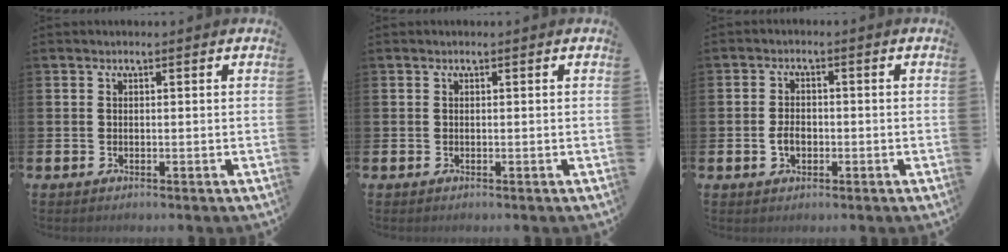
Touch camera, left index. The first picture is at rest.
{"total": 0.0}
{"total": 2.5, "force": [-0.6, 1.7, 1.7], "torque": [-0.018, -0.001, -0.015]}